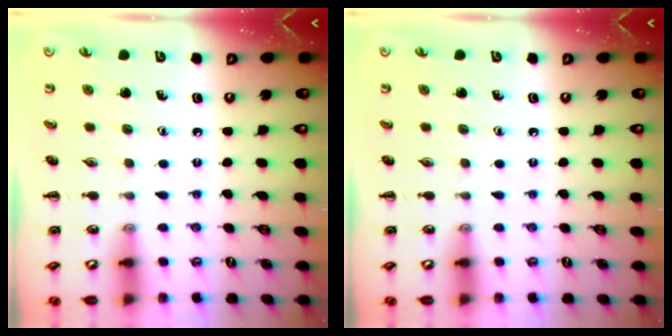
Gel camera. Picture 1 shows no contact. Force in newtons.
{"total": 0.0}